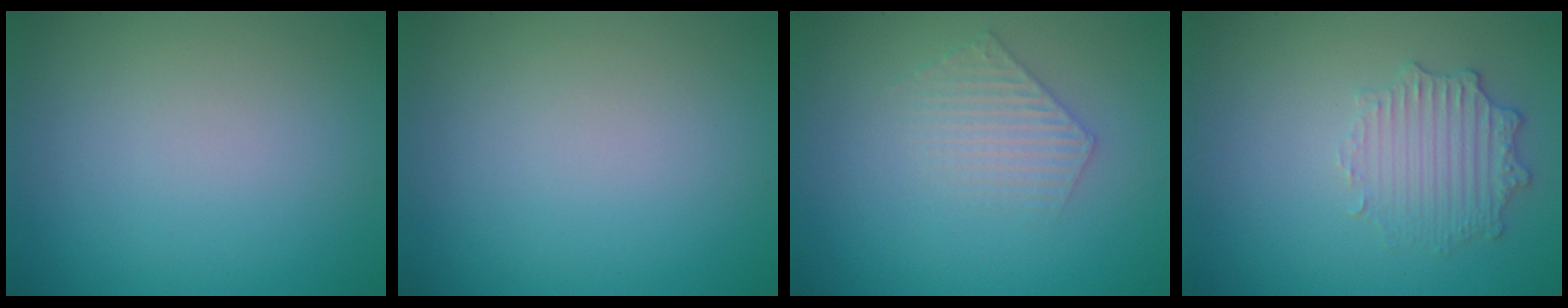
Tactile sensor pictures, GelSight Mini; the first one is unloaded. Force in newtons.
{"total": 0.0}
{"total": 2.2, "press": 2.1, "slide": 0.4}
{"total": 2.5, "press": 2.3, "slide": 1.0}